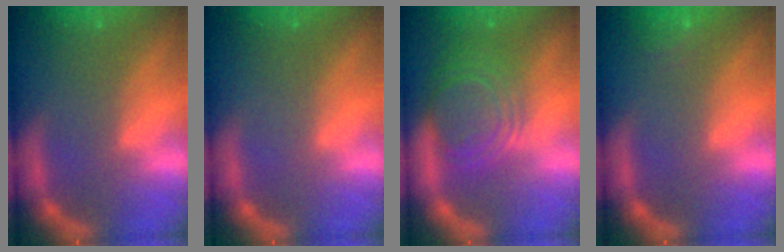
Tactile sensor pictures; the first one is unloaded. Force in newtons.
{"total": 0.0}
{"total": 8.5}
{"total": 1.9}